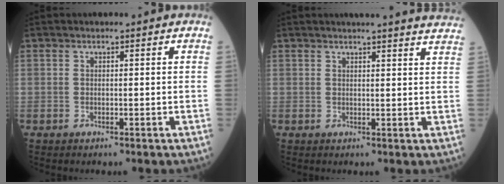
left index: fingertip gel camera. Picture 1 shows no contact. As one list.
[{"total": 12.8, "force": [12.2, 0.3, 3.9], "torque": [-0.042, -0.020, 0.123]}]